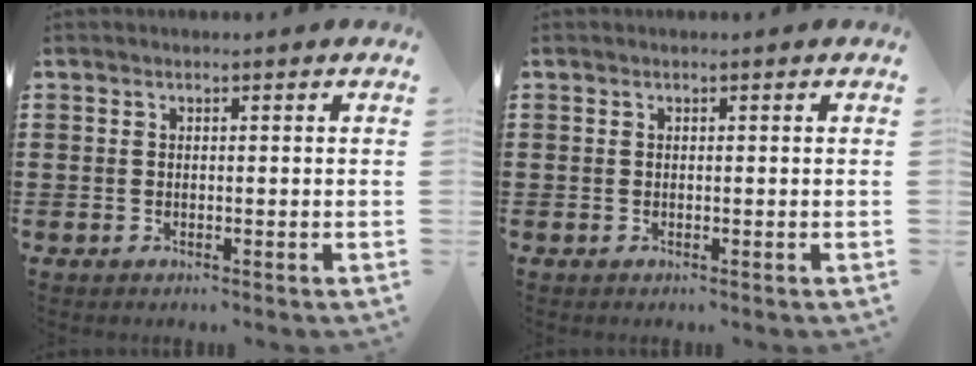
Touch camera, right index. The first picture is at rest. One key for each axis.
{"total": 0.0}